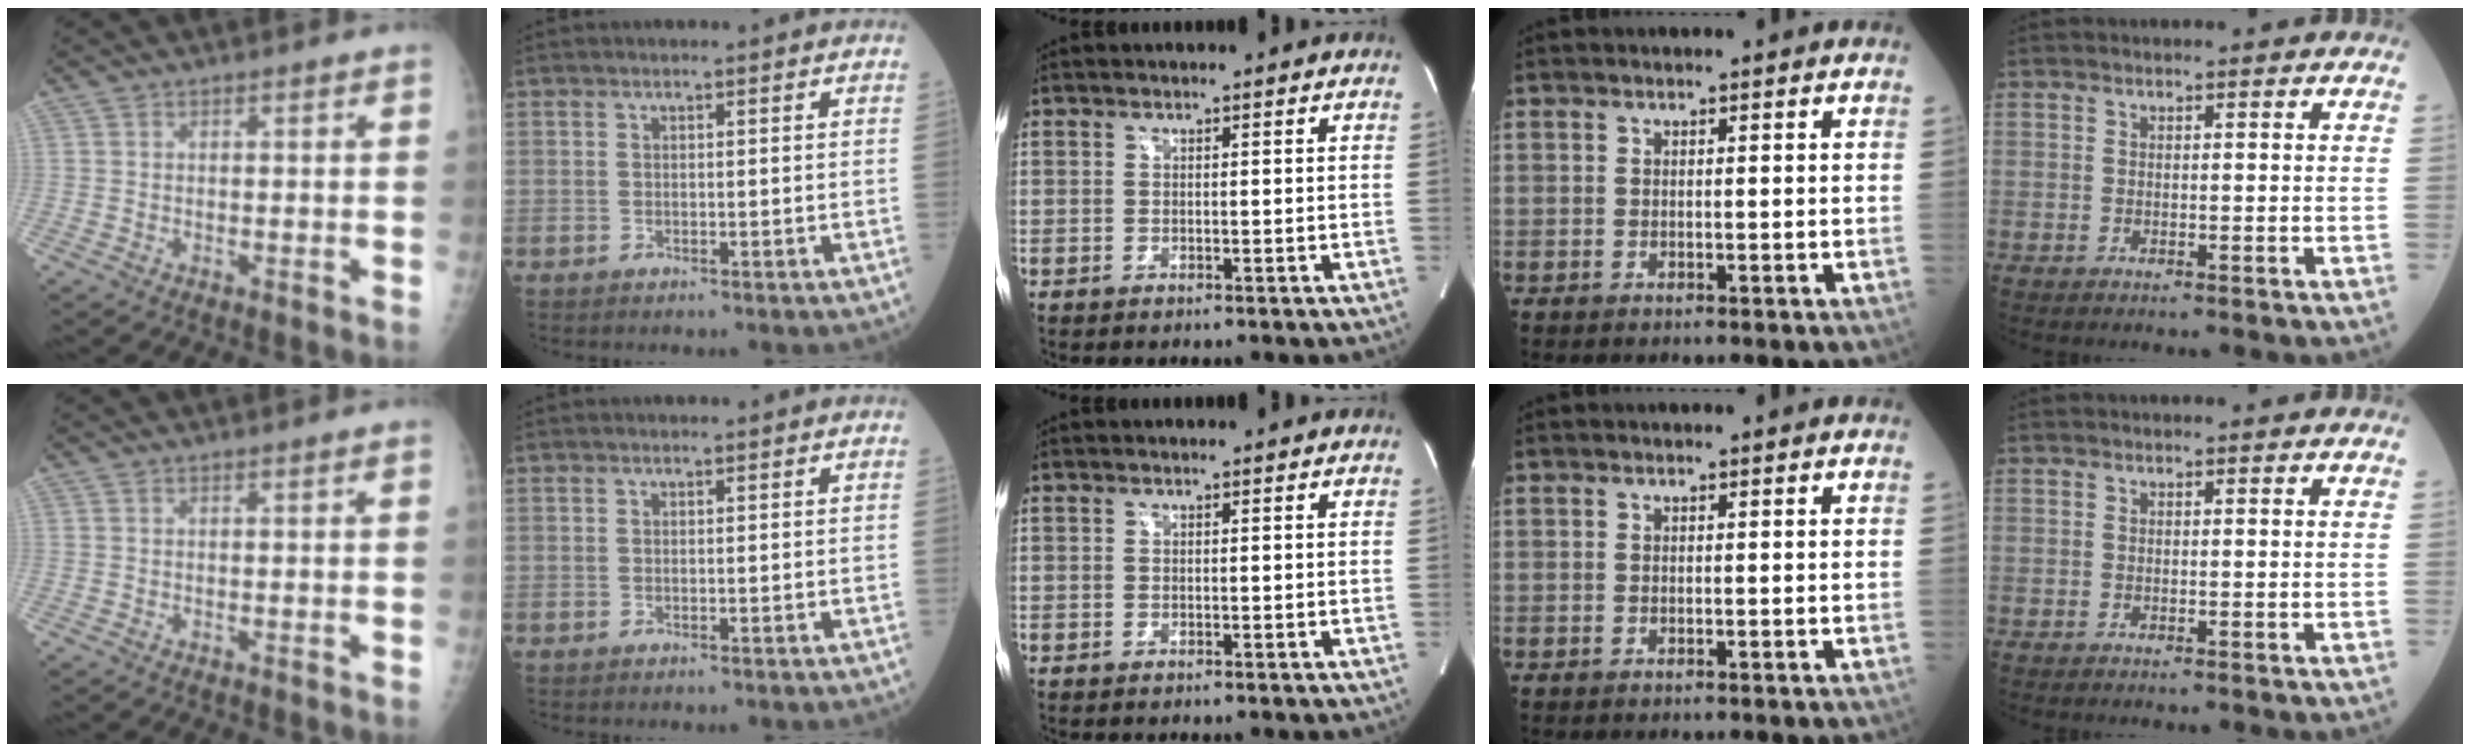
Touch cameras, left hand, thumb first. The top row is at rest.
{}